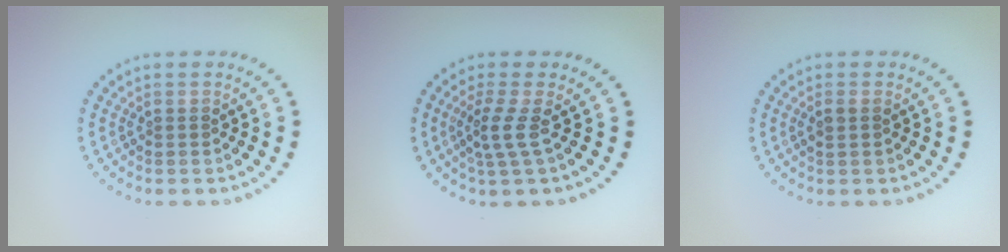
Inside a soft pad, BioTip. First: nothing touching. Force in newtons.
{"total": 2.2, "press": 1.6, "slide": 1.6}
{"total": 1.1, "press": 1.0, "slide": 0.4}